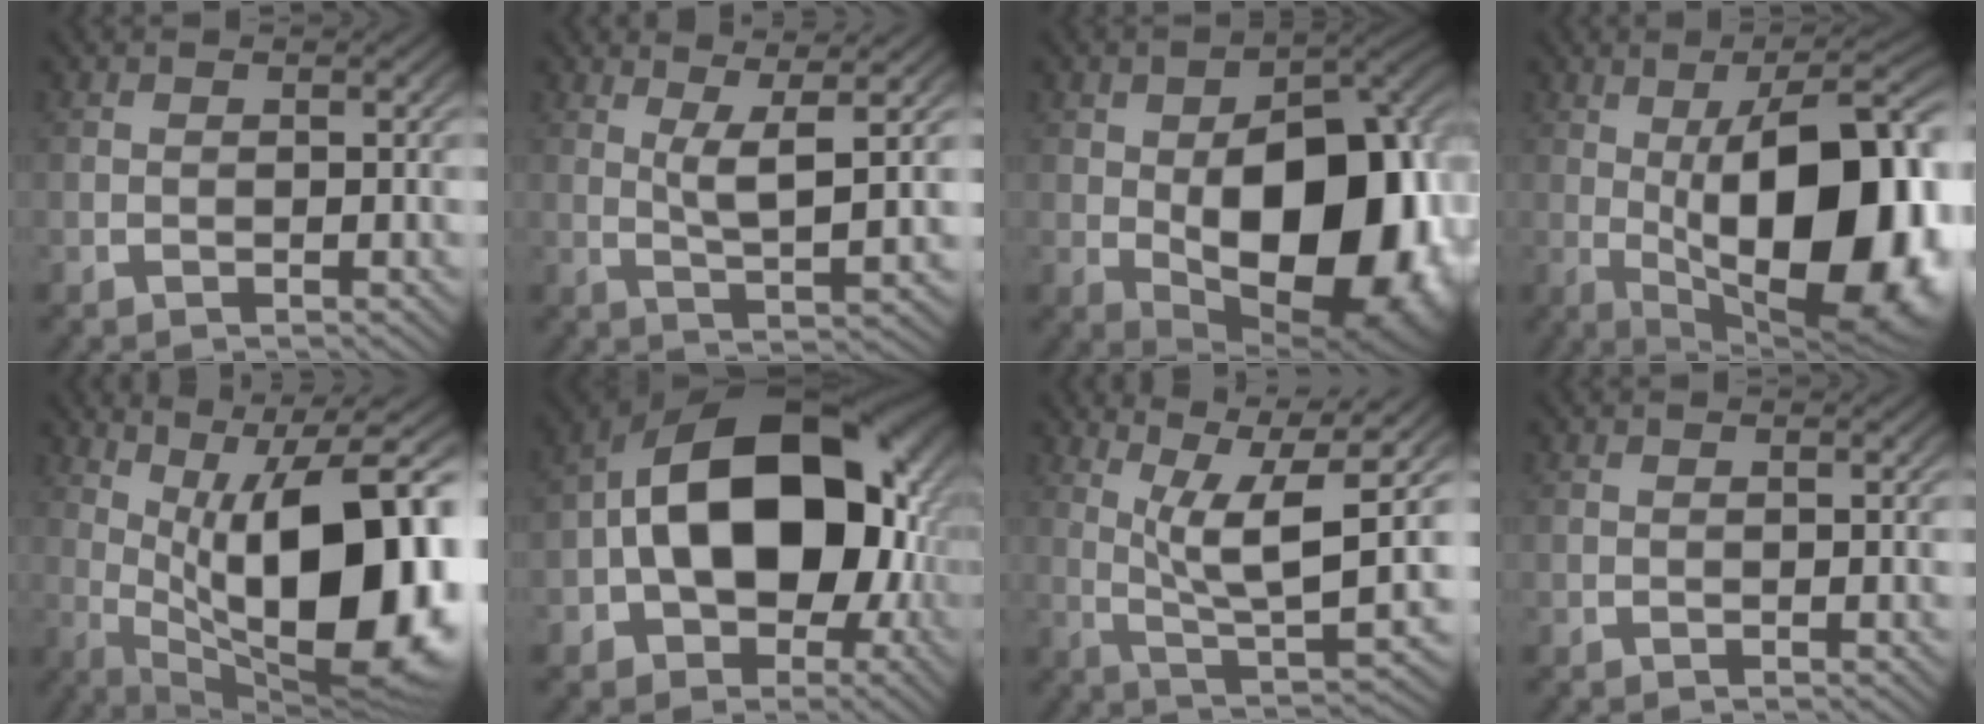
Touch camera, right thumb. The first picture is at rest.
{"total": 4.7, "force": [2.2, 1.1, 4.0], "torque": [-0.071, -0.005, 0.042]}
{"total": 21.2, "force": [-2.6, 12.8, 16.7], "torque": [-0.265, -0.077, 0.003]}
{"total": 20.5, "force": [-3.2, 11.0, 16.9], "torque": [-0.259, -0.050, -0.012]}
{"total": 22.1, "force": [-0.2, 12.8, 18.0], "torque": [-0.277, -0.054, 0.031]}
{"total": 18.0, "force": [-0.5, 12.0, 13.4], "torque": [-0.241, -0.050, 0.015]}
{"total": 10.6, "force": [3.2, 4.7, 8.9], "torque": [-0.141, -0.017, 0.056]}
{"total": 0.0}